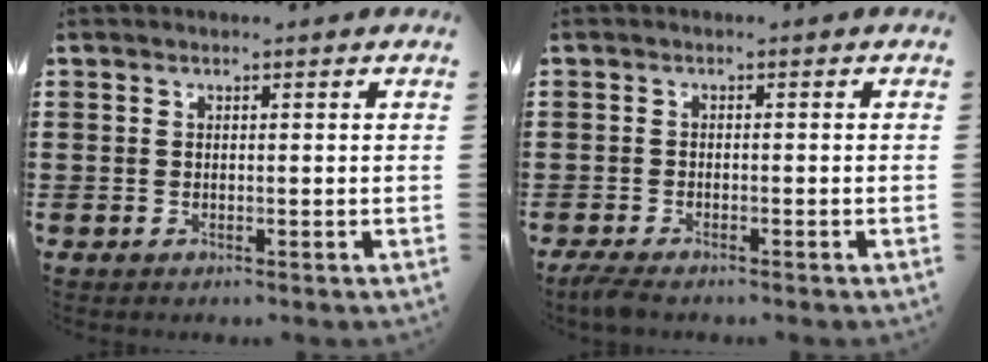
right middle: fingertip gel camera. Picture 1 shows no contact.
{"total": 1.9, "force": [-1.6, 0.3, 0.9], "torque": [-0.030, -0.005, -0.035]}